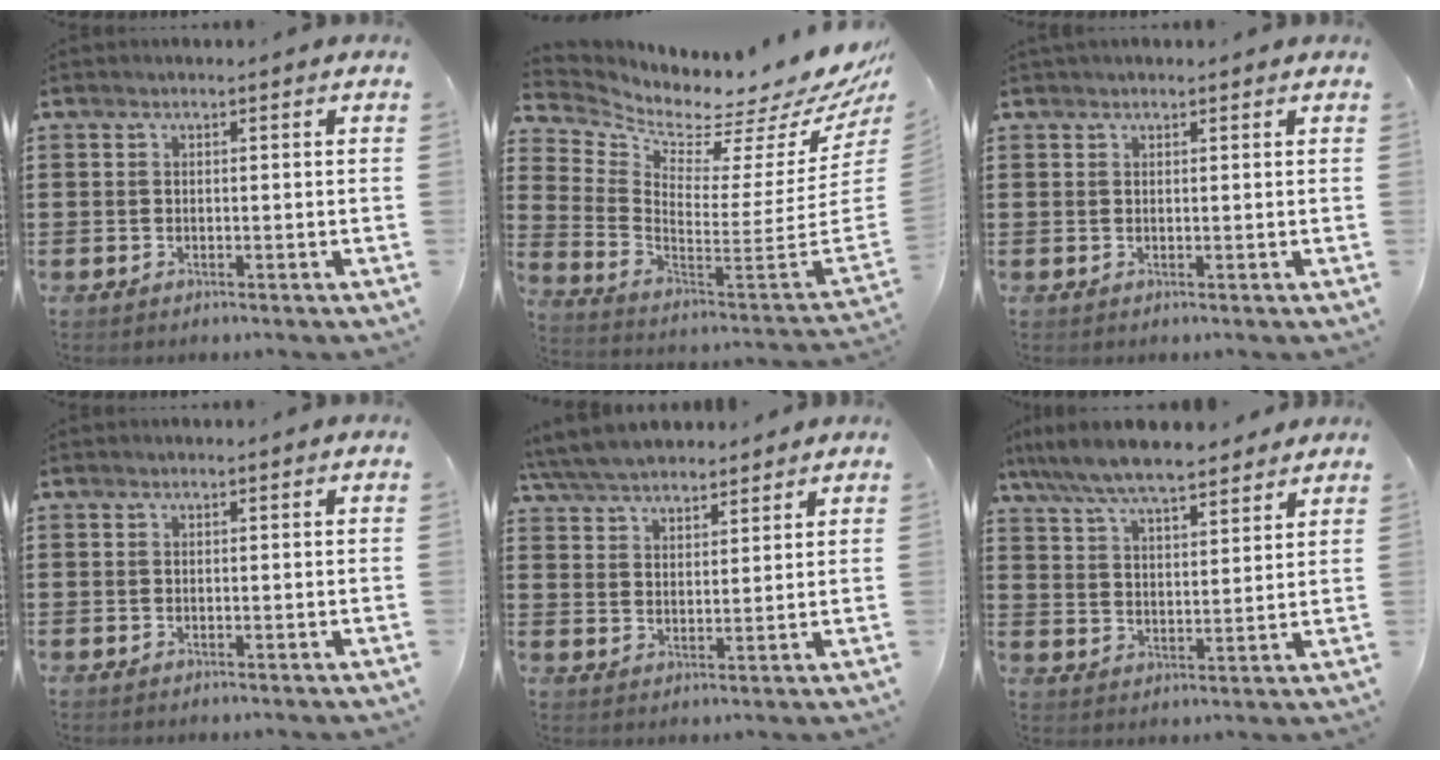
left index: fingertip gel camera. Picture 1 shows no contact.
{"total": 2.5, "force": [1.9, 1.0, 1.3], "torque": [-0.032, -0.061, 0.019]}
{"total": 0.7, "force": [0.6, 0.2, 0.3], "torque": [-0.007, 0.002, 0.011]}
{"total": 0.0}
{"total": 6.1, "force": [5.7, 1.5, 1.5], "torque": [-0.052, -0.011, 0.106]}
{"total": 7.5, "force": [6.9, 1.0, 2.9], "torque": [-0.081, -0.025, 0.125]}